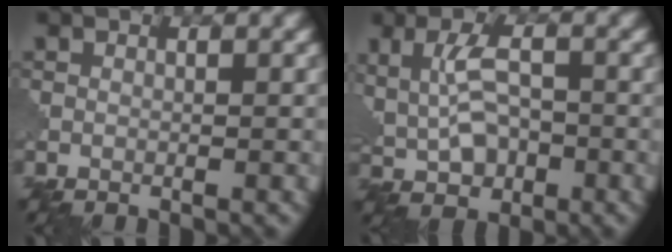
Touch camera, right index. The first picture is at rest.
{"total": 4.2, "force": [0.2, 2.4, 3.4], "torque": [-0.063, -0.001, 0.005]}